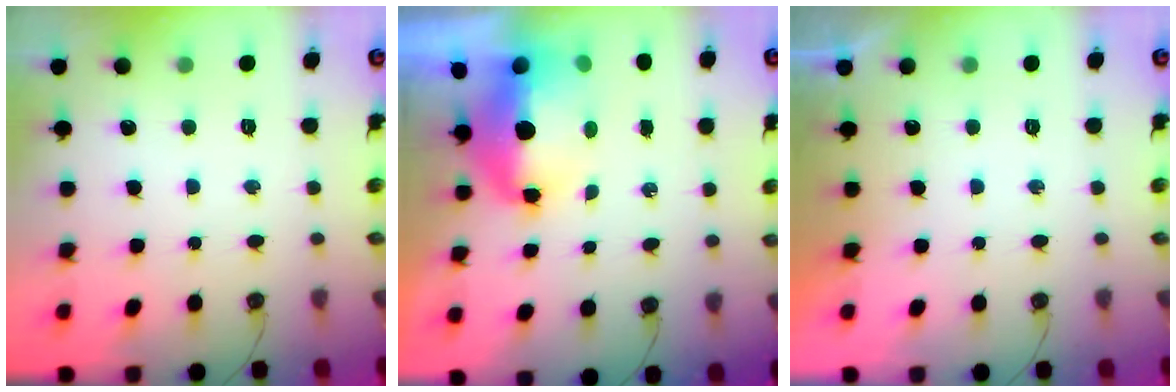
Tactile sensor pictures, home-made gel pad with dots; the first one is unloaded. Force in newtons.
{"total": 9.0, "press": 9.0, "slide": 1.0}
{"total": 0.0}